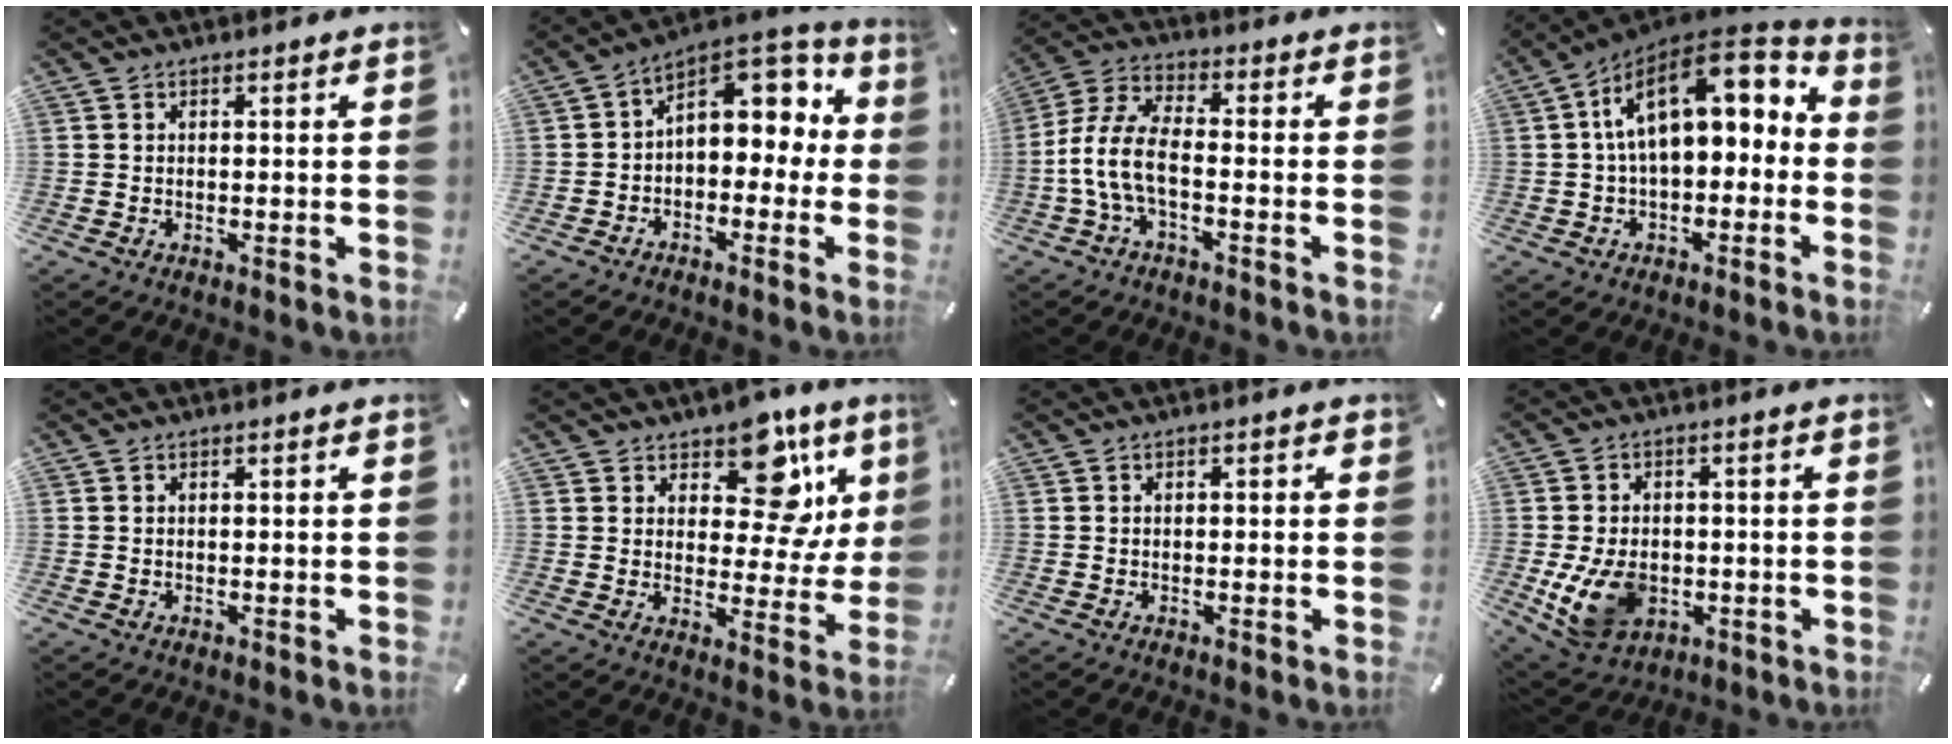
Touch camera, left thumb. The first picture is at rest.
{"total": 9.3, "force": [2.8, 6.8, 5.7], "torque": [-0.070, -0.023, 0.049]}
{"total": 9.0, "force": [-3.1, 4.3, 7.3], "torque": [-0.167, -0.002, -0.059]}
{"total": 16.9, "force": [4.8, 9.4, 13.1], "torque": [-0.227, -0.028, 0.082]}
{"total": 0.0}
{"total": 13.7, "force": [7.7, 7.8, 8.3], "torque": [-0.110, -0.056, 0.133]}
{"total": 0.7, "force": [-0.2, 0.5, 0.3], "torque": [-0.006, 0.003, -0.005]}
{"total": 11.6, "force": [-2.6, 8.7, 7.3], "torque": [-0.154, 0.004, -0.043]}